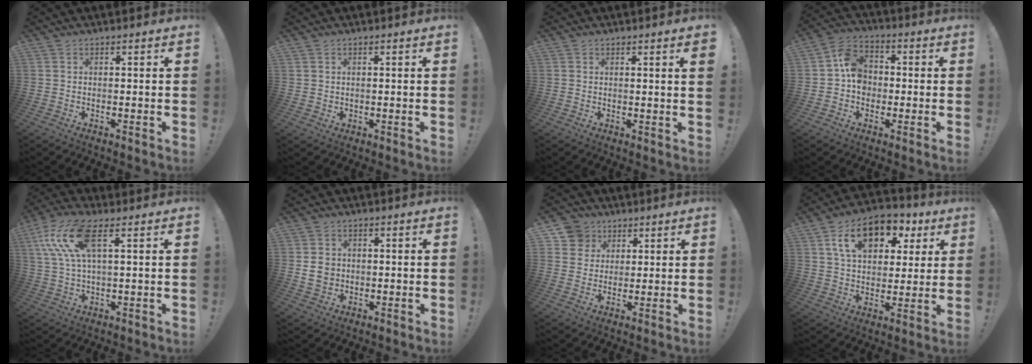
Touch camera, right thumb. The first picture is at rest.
{"total": 1.3, "force": [0.8, 1.1, 0.1], "torque": [0.004, -0.003, 0.014]}
{"total": 1.6, "force": [1.0, -0.4, 1.2], "torque": [-0.011, -0.007, 0.014]}
{"total": 9.3, "force": [-0.3, 7.8, 4.9], "torque": [-0.074, 0.021, -0.001]}
{"total": 14.1, "force": [5.6, 5.4, 11.7], "torque": [-0.244, -0.004, 0.102]}
{"total": 5.5, "force": [-0.1, 4.8, 2.7], "torque": [-0.044, 0.001, -0.003]}
{"total": 7.7, "force": [3.5, 6.7, 1.0], "torque": [-0.009, -0.025, 0.071]}
{"total": 15.8, "force": [7.3, 10.1, 9.7], "torque": [-0.152, -0.025, 0.133]}